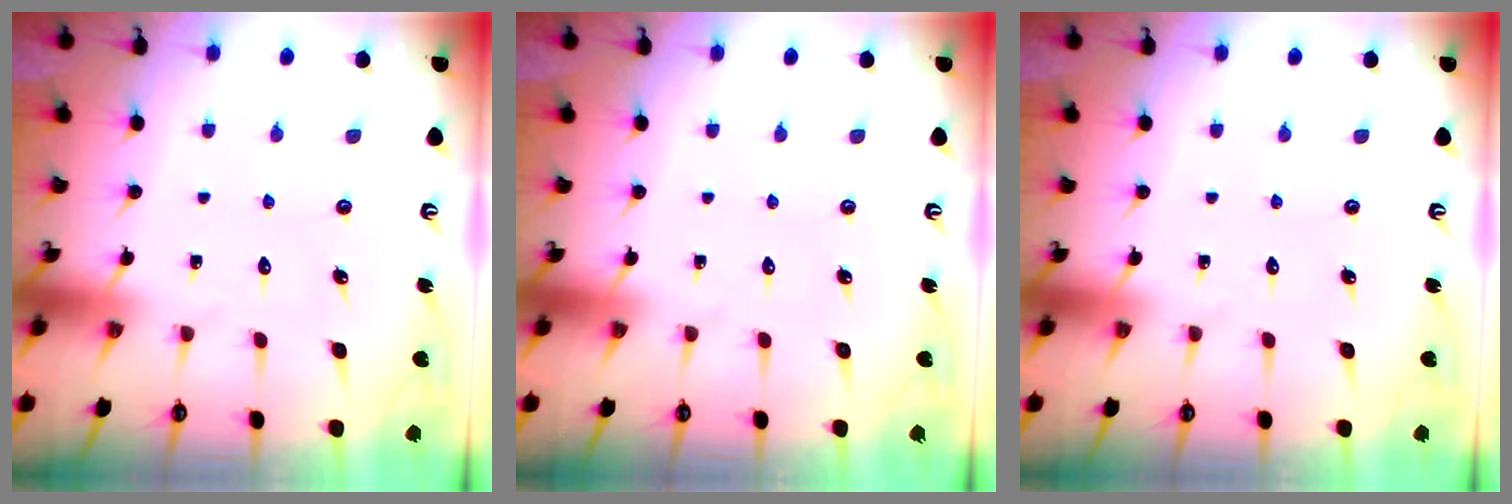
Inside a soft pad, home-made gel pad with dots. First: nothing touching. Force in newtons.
{"total": 0.0}
{"total": 0.0}